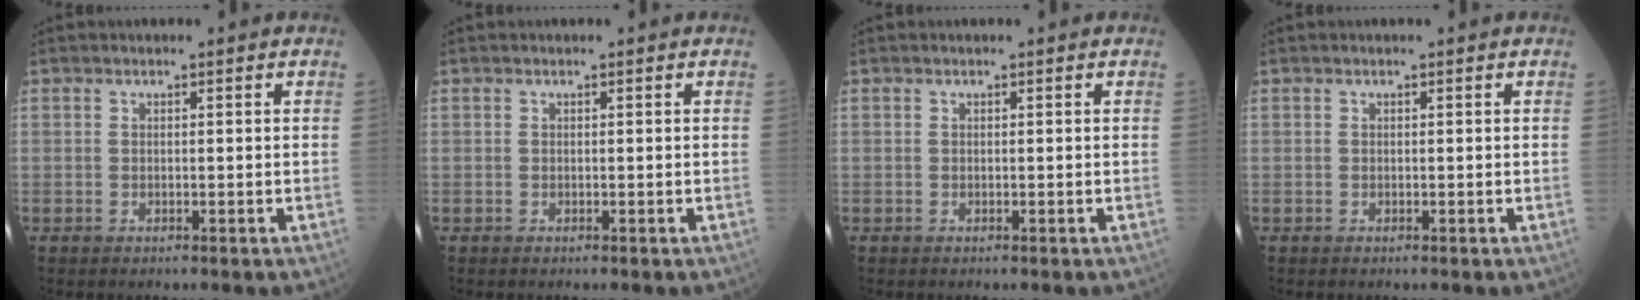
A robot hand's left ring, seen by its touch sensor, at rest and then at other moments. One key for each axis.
{"total": 0.0}
{"total": 0.0}
{"total": 0.0}